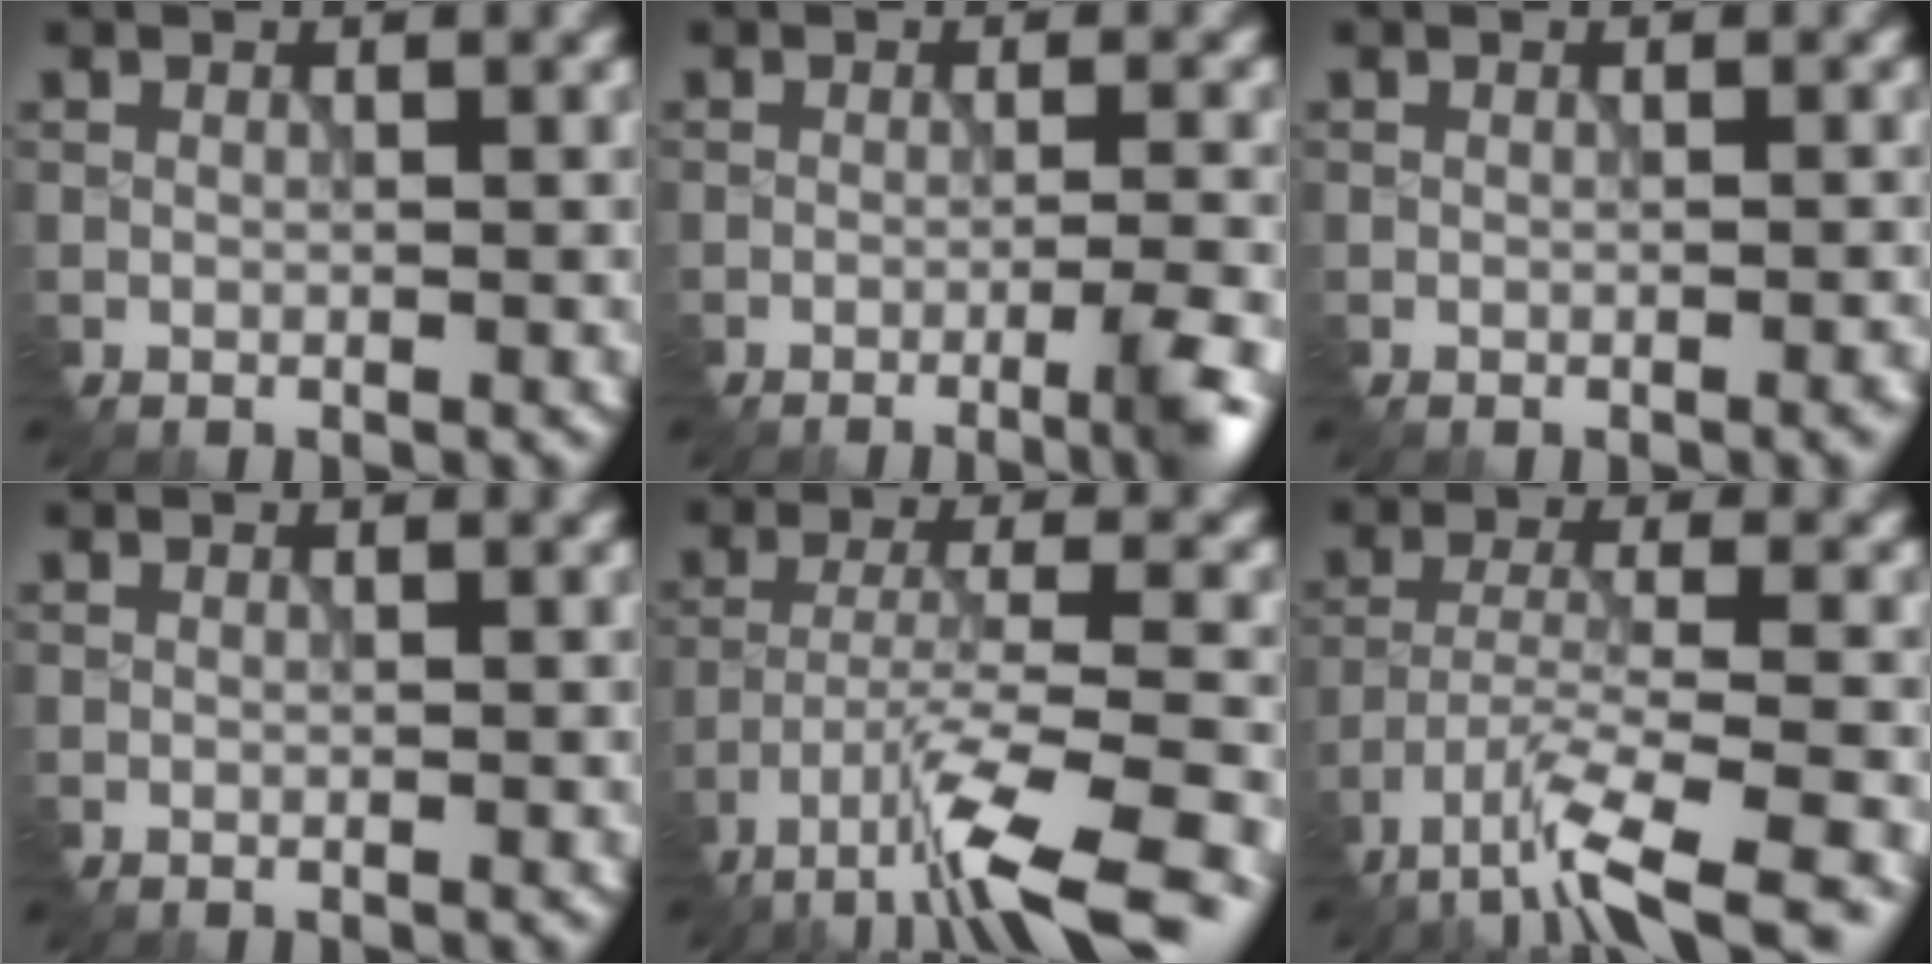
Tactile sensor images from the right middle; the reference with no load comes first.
{"total": 3.8, "force": [-1.9, 0.6, 3.2], "torque": [-0.046, 0.000, -0.035]}
{"total": 0.8, "force": [-0.5, 0.1, 0.7], "torque": [-0.010, -0.005, -0.006]}
{"total": 0.0}
{"total": 8.4, "force": [-6.0, 1.3, 5.7], "torque": [-0.099, -0.002, -0.105]}
{"total": 6.9, "force": [-5.1, 1.1, 4.5], "torque": [-0.078, -0.006, -0.091]}